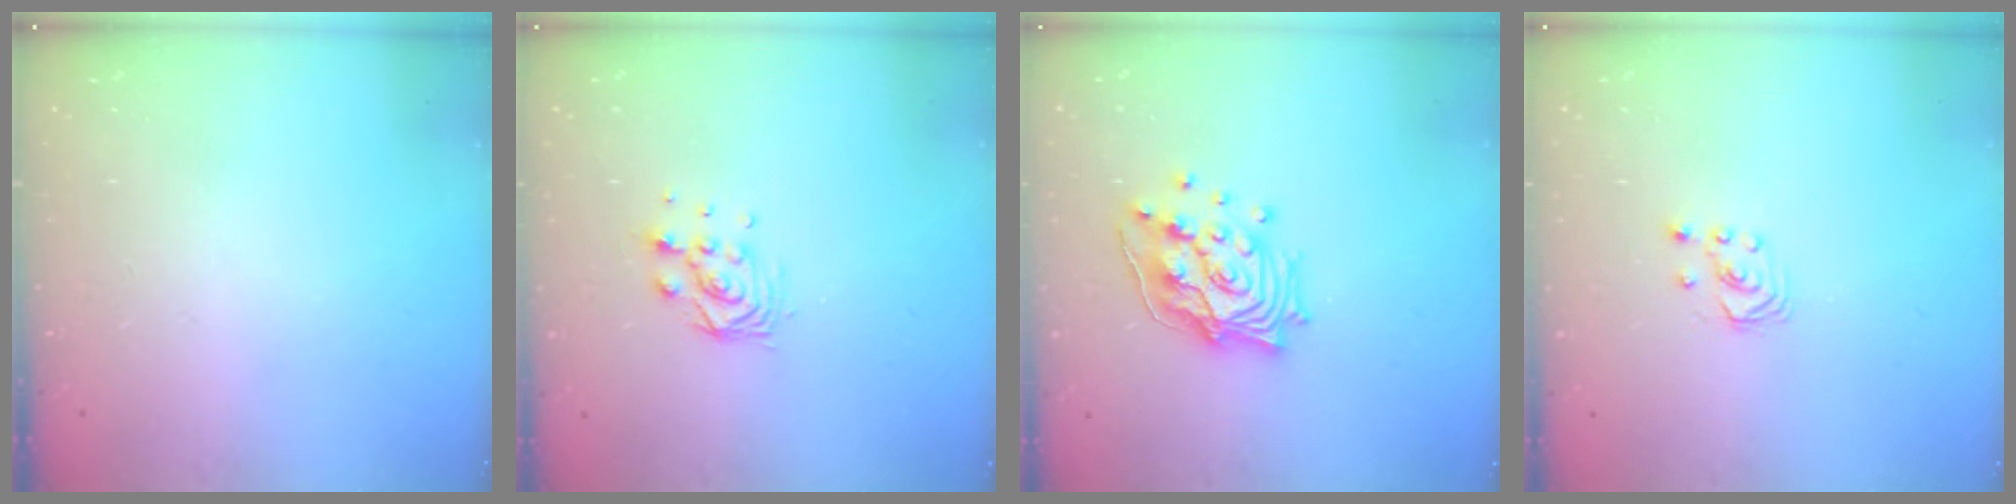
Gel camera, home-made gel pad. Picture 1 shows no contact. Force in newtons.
{"total": 7.5, "press": 7.5, "slide": 0.4}
{"total": 15.3, "press": 15.1, "slide": 2.7}
{"total": 1.9, "press": 1.9, "slide": 0.2}